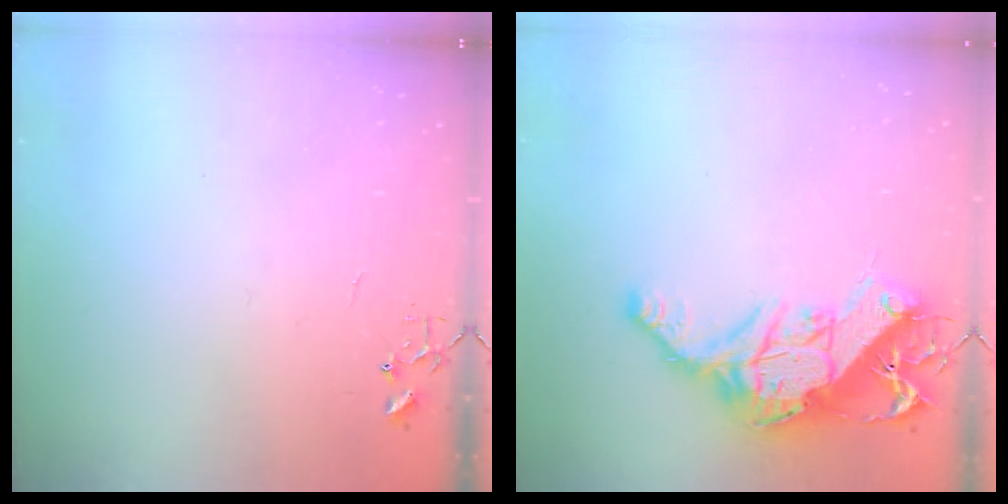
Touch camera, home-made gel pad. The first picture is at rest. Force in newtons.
{"total": 18.1, "press": 18.0, "slide": 1.6}